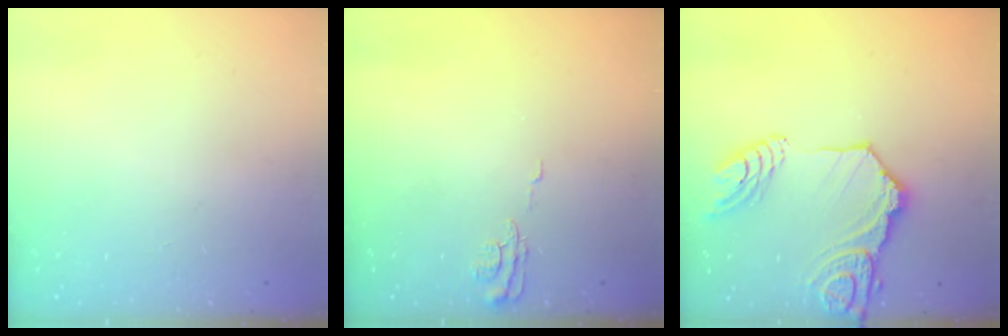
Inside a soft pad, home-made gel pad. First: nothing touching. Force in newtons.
{"total": 6.2, "press": 6.2, "slide": 0.4}
{"total": 18.2, "press": 18.1, "slide": 2.0}